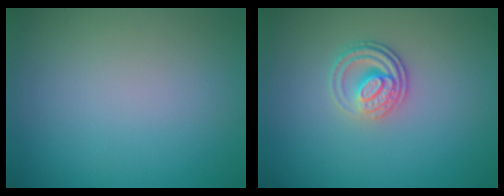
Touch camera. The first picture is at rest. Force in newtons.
{"total": 3.0, "press": 2.4, "slide": 1.8}